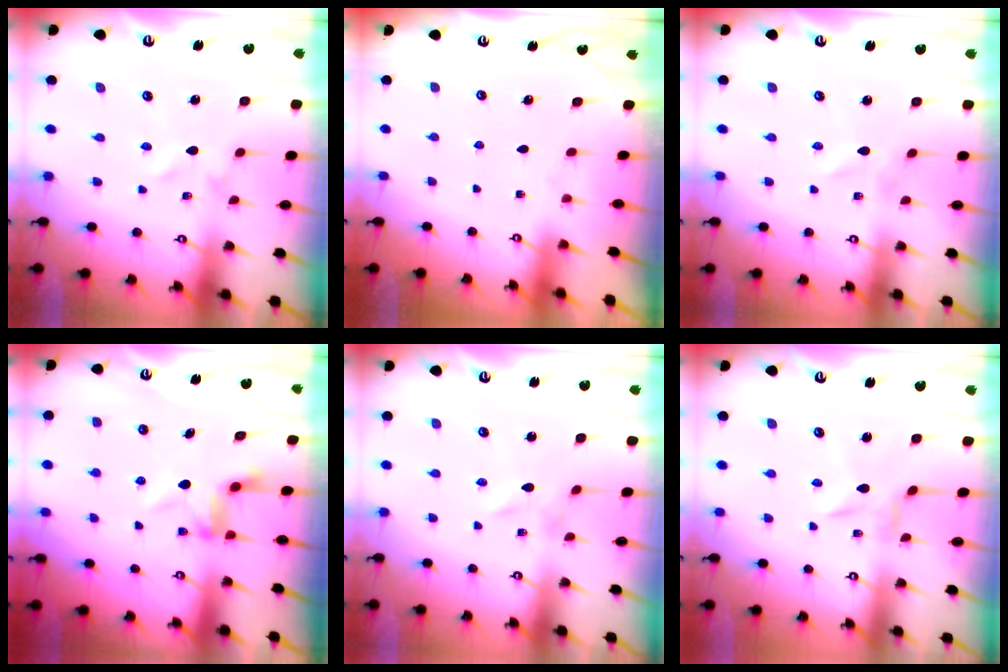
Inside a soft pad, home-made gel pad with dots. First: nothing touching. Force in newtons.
{"total": 1.6, "press": 1.6, "slide": 0.2}
{"total": 0.6, "press": 0.6, "slide": 0.2}
{"total": 4.5, "press": 4.5, "slide": 0.1}
{"total": 0.0}
{"total": 5.2, "press": 5.2, "slide": 0.5}